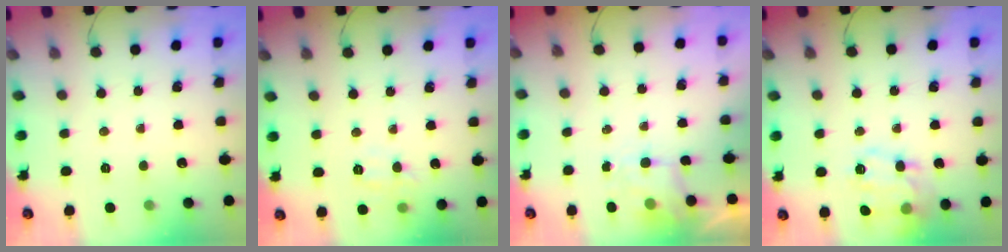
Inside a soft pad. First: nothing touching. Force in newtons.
{"total": 7.9, "press": 7.7, "slide": 1.7}
{"total": 2.0, "press": 1.8, "slide": 1.0}
{"total": 16.7, "press": 16.7, "slide": 1.6}